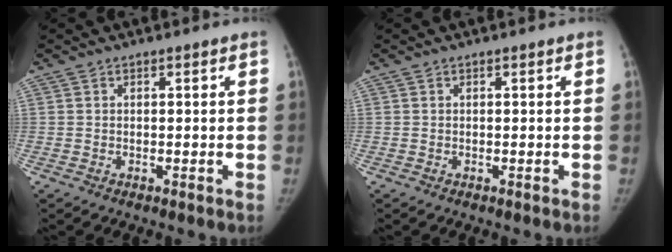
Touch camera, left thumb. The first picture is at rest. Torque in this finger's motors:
{"motor_torque": [0.03, -0.02, 0.03, 0.00, 0.02]}